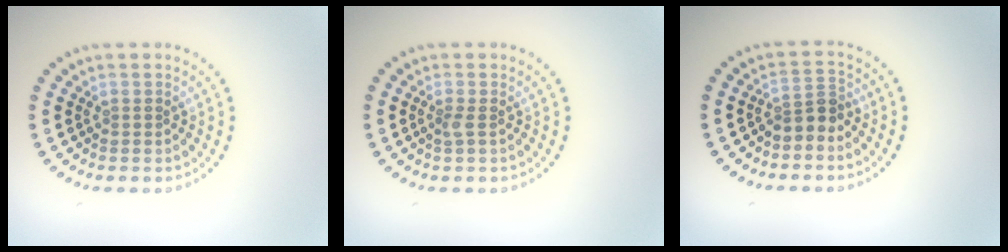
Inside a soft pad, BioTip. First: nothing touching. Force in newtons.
{"total": 0.8, "press": 0.5, "slide": 0.5}
{"total": 2.3, "press": 1.9, "slide": 1.4}